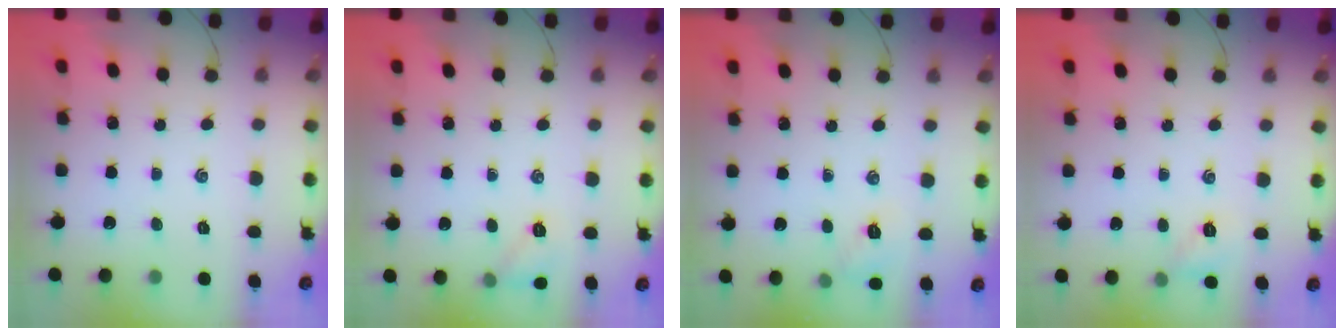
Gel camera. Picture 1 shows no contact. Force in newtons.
{"total": 6.3, "press": 6.0, "slide": 1.9}
{"total": 6.3, "press": 6.1, "slide": 1.5}
{"total": 4.1, "press": 4.1, "slide": 0.3}